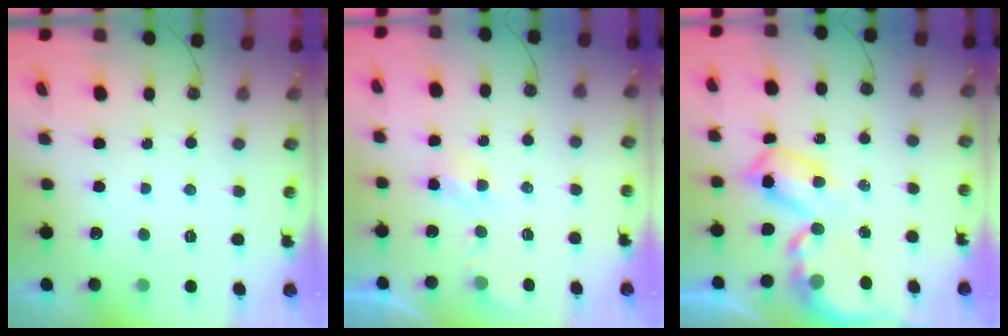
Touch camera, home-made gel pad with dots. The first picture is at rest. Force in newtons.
{"total": 3.2, "press": 3.2, "slide": 0.6}
{"total": 8.2, "press": 8.2, "slide": 0.7}